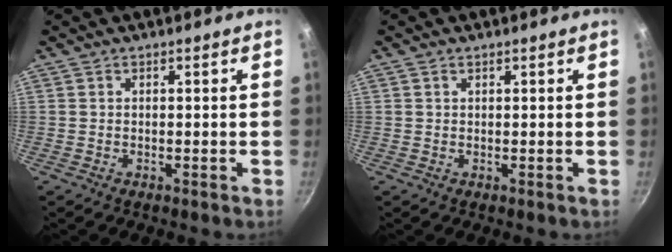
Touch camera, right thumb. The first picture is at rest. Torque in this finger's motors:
{"motor_torque": [0.26, -0.43, -0.07, 0.11, -0.02]}